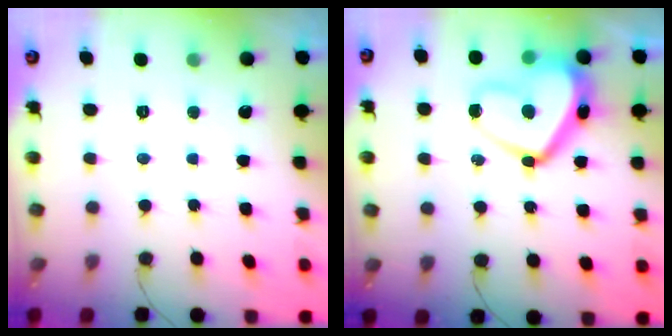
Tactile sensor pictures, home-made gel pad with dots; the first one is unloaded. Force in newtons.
{"total": 15.9, "press": 15.9, "slide": 1.3}